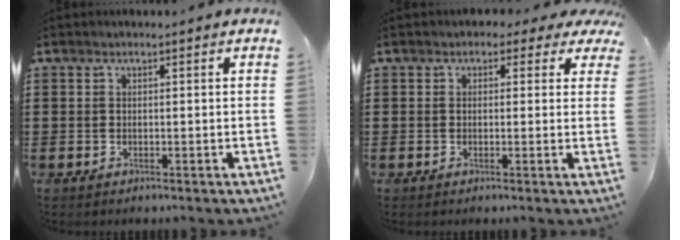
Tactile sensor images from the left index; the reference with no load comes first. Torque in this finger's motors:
{"motor_torque": [2.14, 0.00, 0.39, 0.03]}